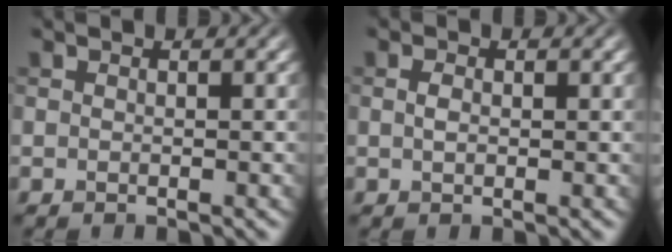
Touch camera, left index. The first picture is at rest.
{"total": 1.2, "force": [0.1, 0.7, 1.0], "torque": [-0.020, 0.001, 0.001]}